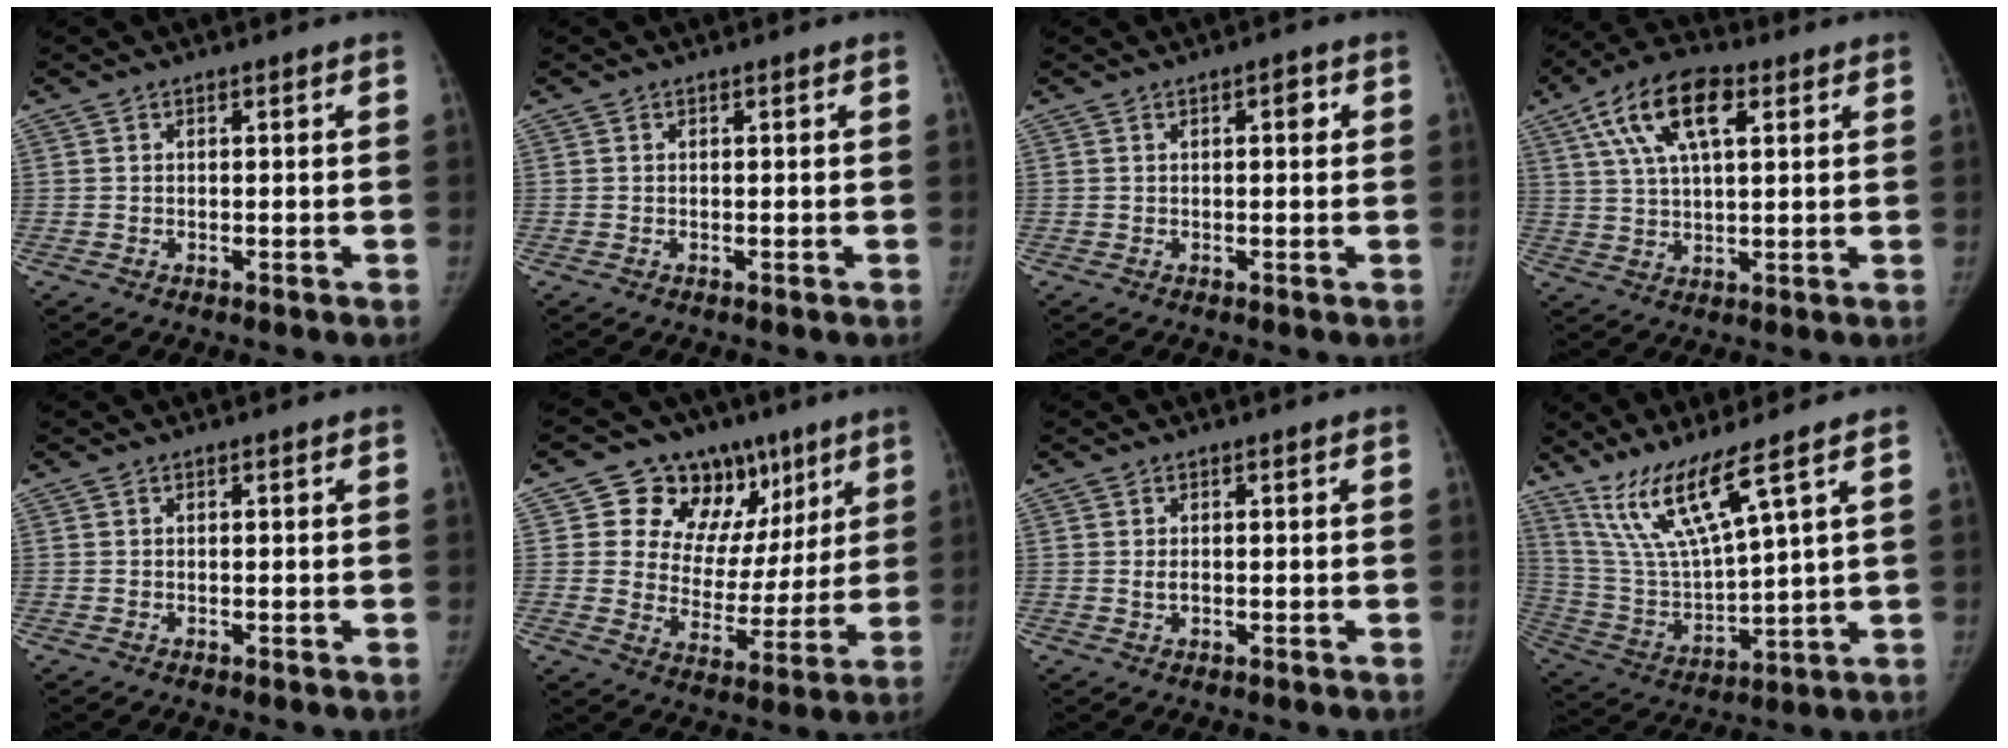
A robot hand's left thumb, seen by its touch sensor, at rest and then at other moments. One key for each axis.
{"total": 0.0}
{"total": 2.0, "fx": 0.5, "fy": 0.9, "fz": 1.7, "tx": -0.017, "ty": 0.004, "tz": 0.004}
{"total": 13.4, "fx": 5.5, "fy": 6.0, "fz": 10.7, "tx": -0.189, "ty": 0.009, "tz": 0.091}
{"total": 0.0}
{"total": 17.9, "fx": 9.6, "fy": 13.3, "fz": 7.2, "tx": -0.035, "ty": -0.017, "tz": 0.145}
{"total": 1.3, "fx": 0.0, "fy": 0.8, "fz": 1.0, "tx": -0.015, "ty": 0.003, "tz": 0.000}
{"total": 13.2, "fx": 8.9, "fy": 0.6, "fz": 9.7, "tx": -0.198, "ty": -0.051, "tz": 0.193}